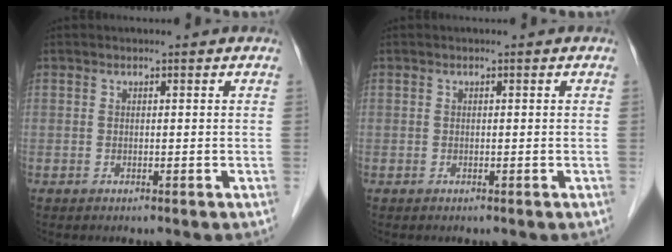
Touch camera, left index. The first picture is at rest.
{"total": 0.0}